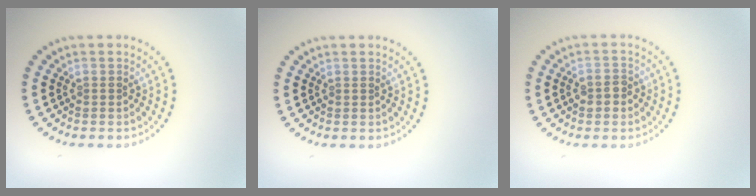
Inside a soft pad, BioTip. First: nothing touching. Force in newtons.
{"total": 0.0}
{"total": 1.6, "press": 1.6, "slide": 0.2}